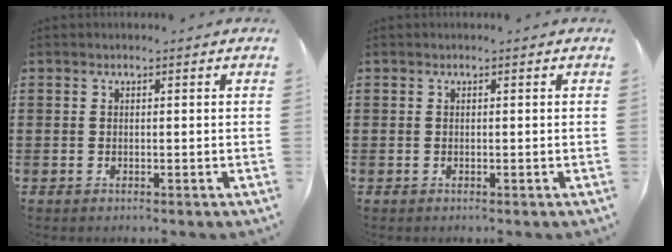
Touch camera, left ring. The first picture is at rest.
{"total": 0.0}